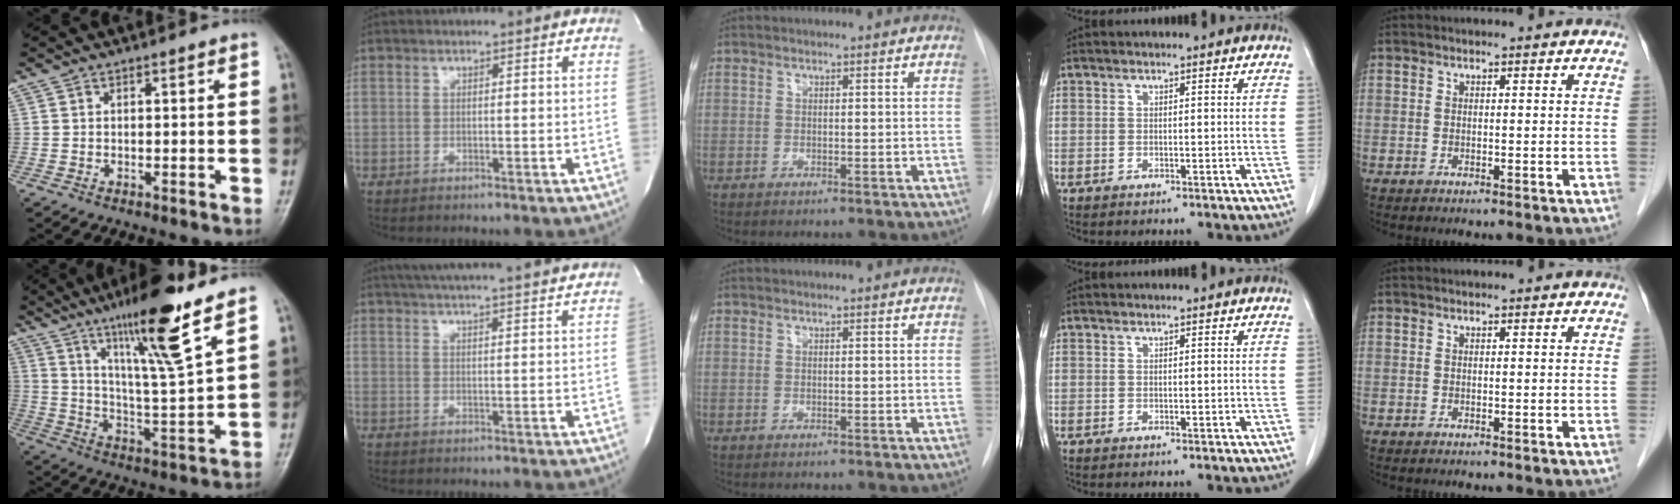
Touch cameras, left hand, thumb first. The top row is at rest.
{"thumb": {"total": 17.0, "force": [10.9, 1.1, 13.0], "torque": [-0.215, -0.059, 0.188]}, "index": {"total": 20.7, "force": [18.8, 0.6, 8.5], "torque": [-0.143, 0.009, 0.247]}}